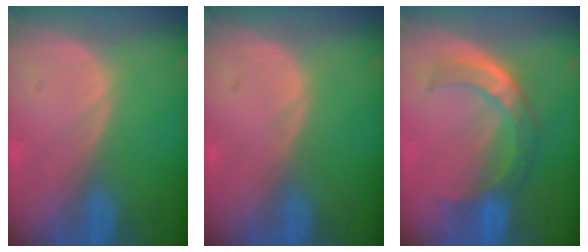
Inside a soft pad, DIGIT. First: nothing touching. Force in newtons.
{"total": 0.0}
{"total": 7.9, "press": 6.6, "slide": 4.3}